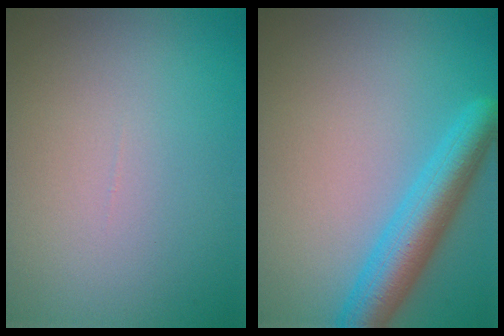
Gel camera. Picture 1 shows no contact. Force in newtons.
{"total": 5.3, "press": 5.2, "slide": 0.2}